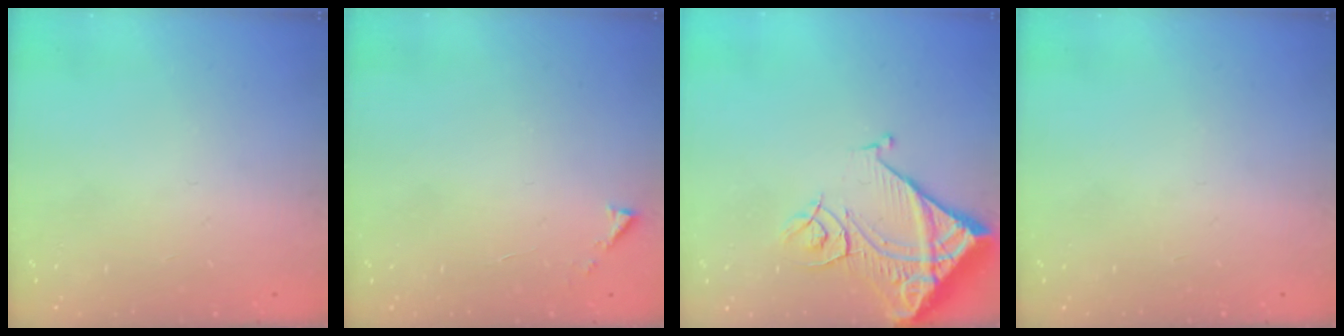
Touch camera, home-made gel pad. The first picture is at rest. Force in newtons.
{"total": 3.1, "press": 3.1, "slide": 0.4}
{"total": 13.6, "press": 13.6, "slide": 1.6}
{"total": 0.0}